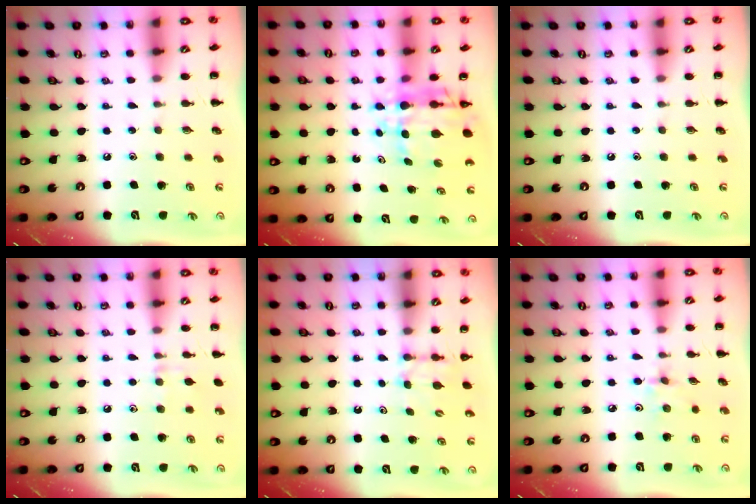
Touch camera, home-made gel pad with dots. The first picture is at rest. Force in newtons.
{"total": 8.1, "press": 7.6, "slide": 2.6}
{"total": 0.0}
{"total": 7.2, "press": 6.6, "slide": 2.8}
{"total": 3.7, "press": 3.6, "slide": 1.0}
{"total": 2.8, "press": 2.6, "slide": 0.9}